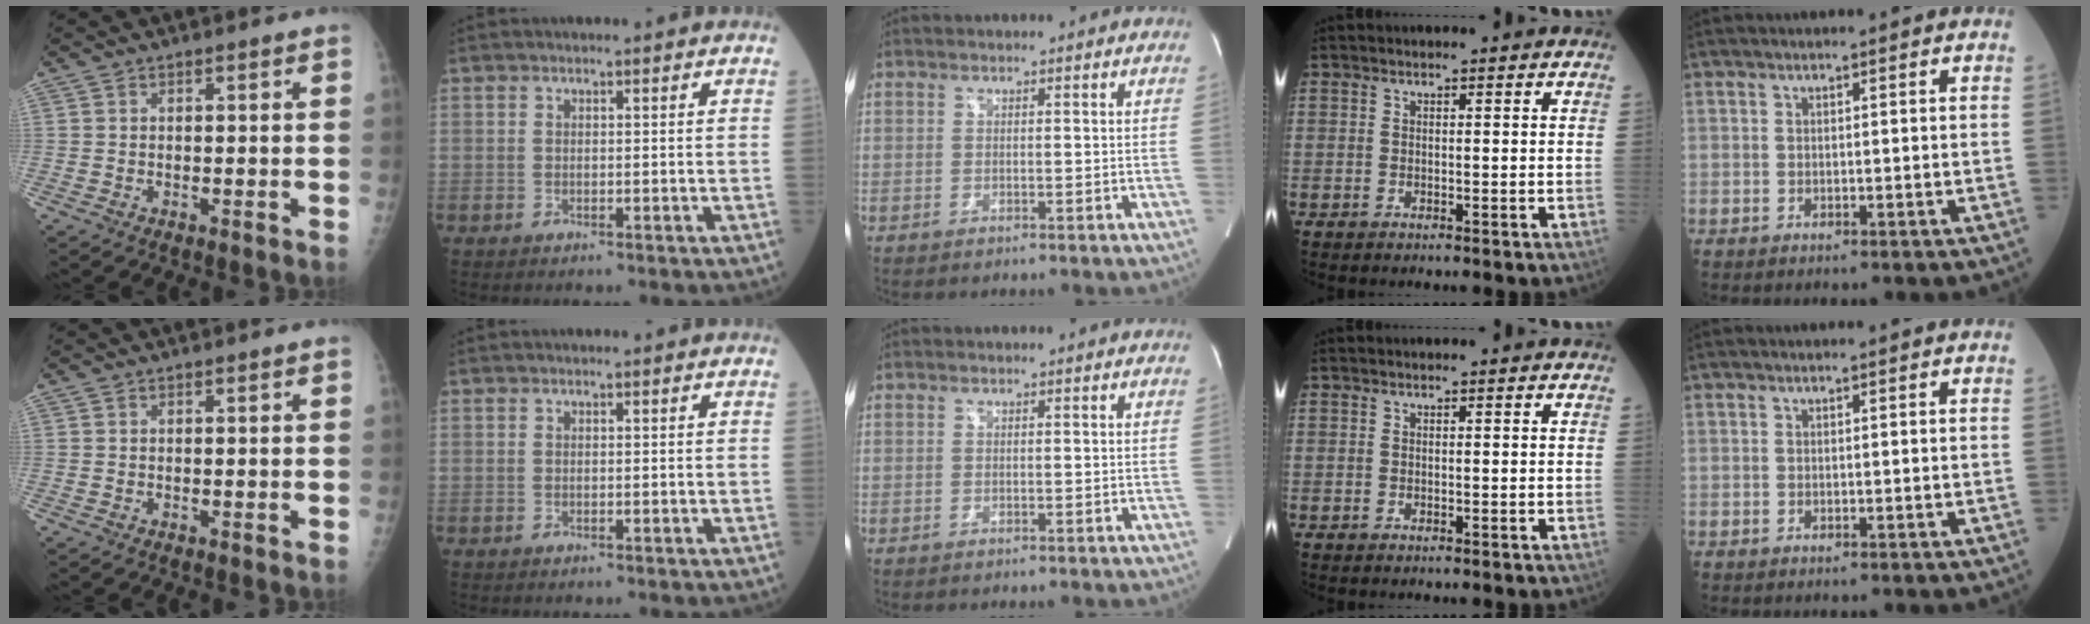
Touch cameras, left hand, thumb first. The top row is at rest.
{}